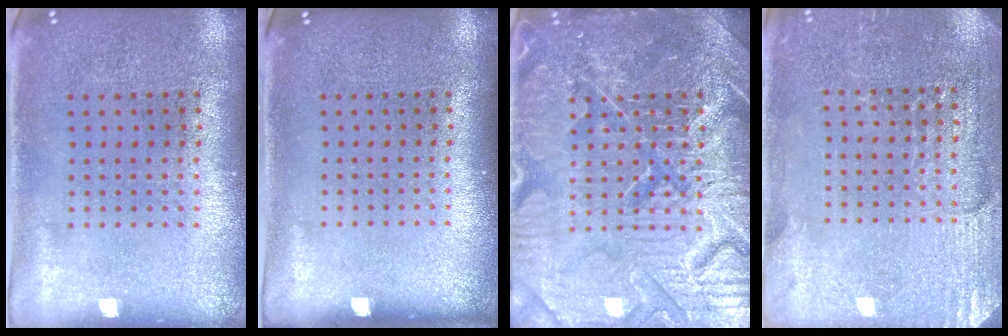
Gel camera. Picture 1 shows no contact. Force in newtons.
{"total": 0.0}
{"total": 7.7, "press": 7.6, "slide": 0.9}
{"total": 2.9, "press": 2.8, "slide": 0.3}